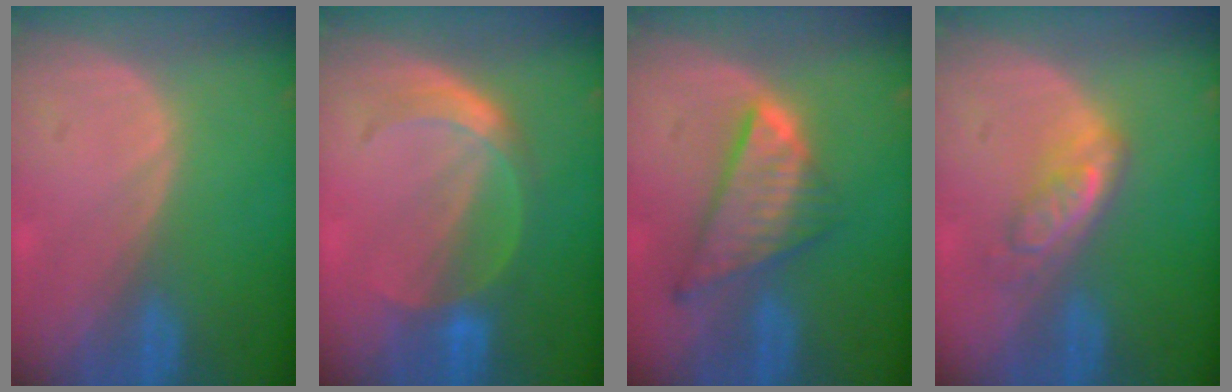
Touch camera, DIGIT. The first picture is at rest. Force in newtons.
{"total": 4.9, "press": 4.9, "slide": 0.3}
{"total": 8.8, "press": 7.5, "slide": 4.5}
{"total": 5.0, "press": 4.6, "slide": 1.9}